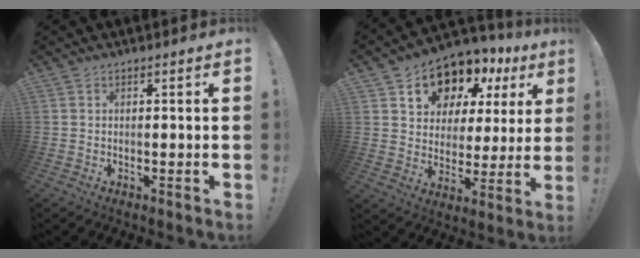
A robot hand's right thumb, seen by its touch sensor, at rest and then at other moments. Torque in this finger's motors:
{"motor_torque": [0.94, 3.42, 0.45, -0.10, 0.03]}